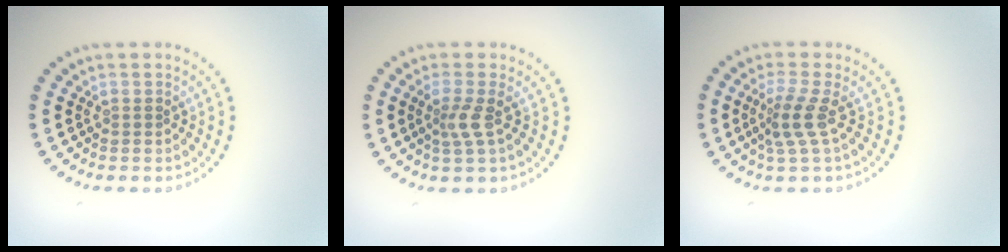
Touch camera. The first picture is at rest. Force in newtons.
{"total": 1.9, "press": 1.3, "slide": 1.4}
{"total": 2.6, "press": 1.8, "slide": 1.8}